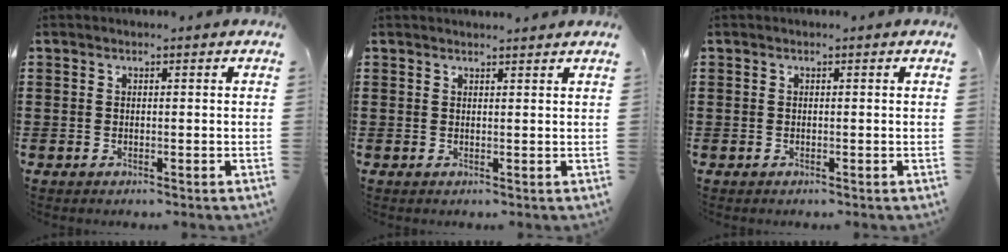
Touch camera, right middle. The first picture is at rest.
{"total": 1.2, "force": [1.2, -0.1, 0.1], "torque": [-0.004, -0.003, 0.024]}
{"total": 0.0}